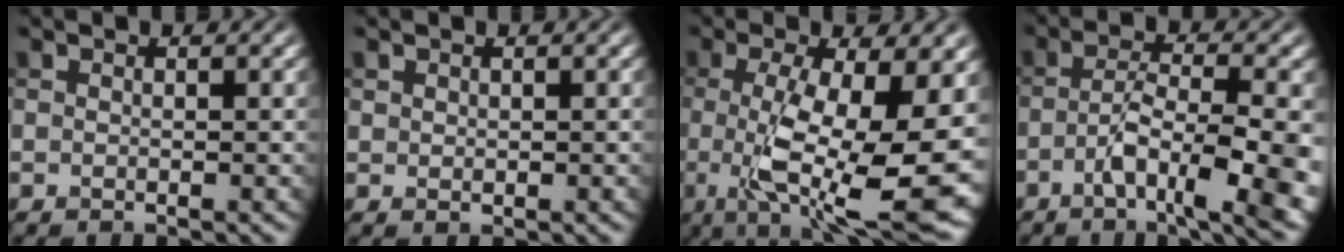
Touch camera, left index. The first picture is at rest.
{"total": 0.6, "force": [0.3, 0.4, 0.2], "torque": [-0.007, -0.002, 0.011]}
{"total": 12.9, "force": [-1.9, 4.2, 12.1], "torque": [-0.208, -0.031, -0.023]}
{"total": 8.9, "force": [-3.4, 2.5, 7.9], "torque": [-0.132, -0.002, -0.057]}